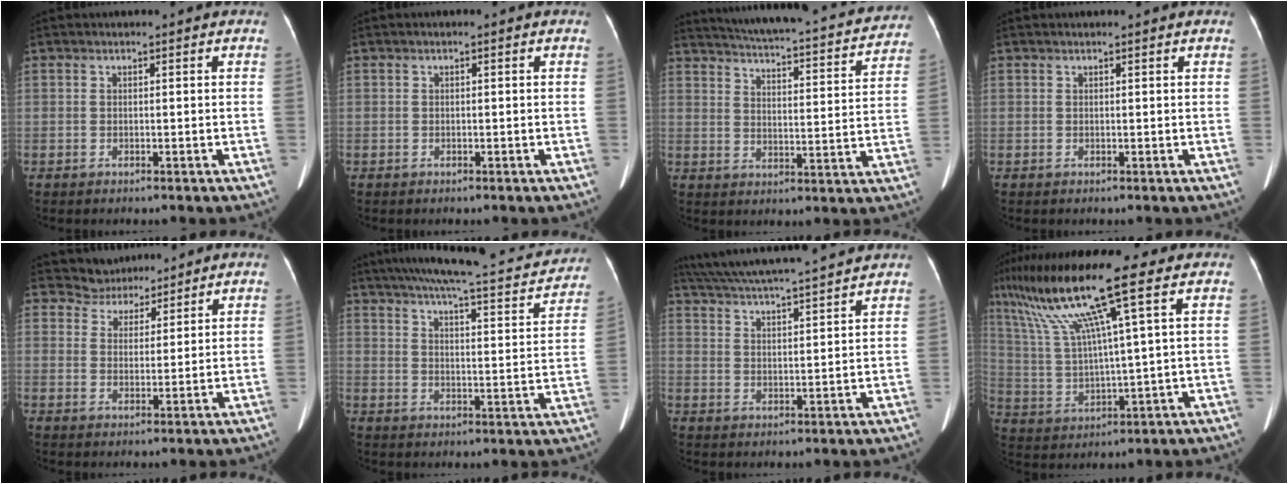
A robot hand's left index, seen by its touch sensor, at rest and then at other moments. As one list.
[{"total": 0.0}, {"total": 23.6, "force": [21.2, 3.9, 9.4], "torque": [-0.152, -0.018, 0.268]}, {"total": 1.3, "force": [1.2, 0.0, 0.6], "torque": [-0.009, 0.017, 0.019]}, {"total": 4.7, "force": [4.4, 1.7, -0.7], "torque": [0.008, 0.011, 0.076]}, {"total": 22.8, "force": [19.5, 4.2, 11.1], "torque": [-0.170, 0.009, 0.246]}, {"total": 18.3, "force": [16.5, 0.1, 7.8], "torque": [-0.146, 0.027, 0.248]}, {"total": 16.4, "force": [9.6, -0.7, 13.3], "torque": [-0.262, 0.021, 0.170]}]